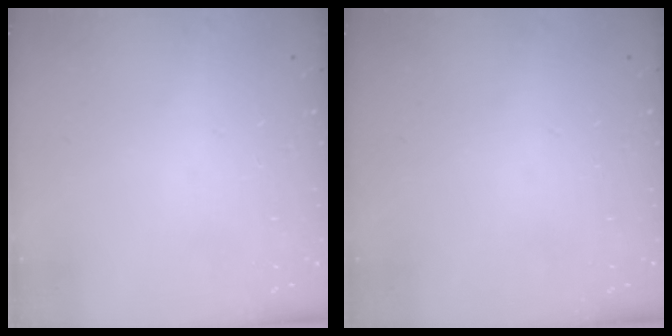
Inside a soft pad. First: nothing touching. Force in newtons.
{"total": 0.0}